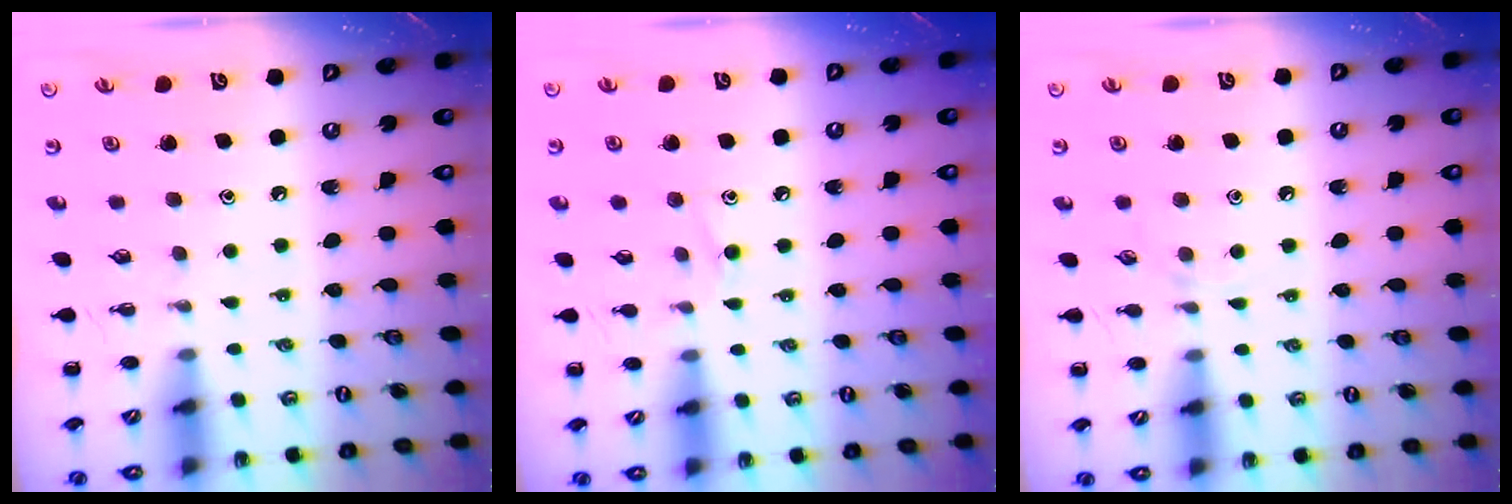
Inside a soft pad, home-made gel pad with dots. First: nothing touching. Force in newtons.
{"total": 8.1, "press": 7.7, "slide": 2.6}
{"total": 2.5, "press": 2.3, "slide": 0.9}